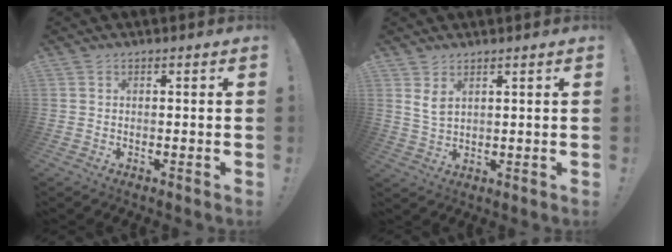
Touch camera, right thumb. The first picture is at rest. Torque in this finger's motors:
{"motor_torque": [-0.22, 0.30, 0.38, 0.07, 0.16]}